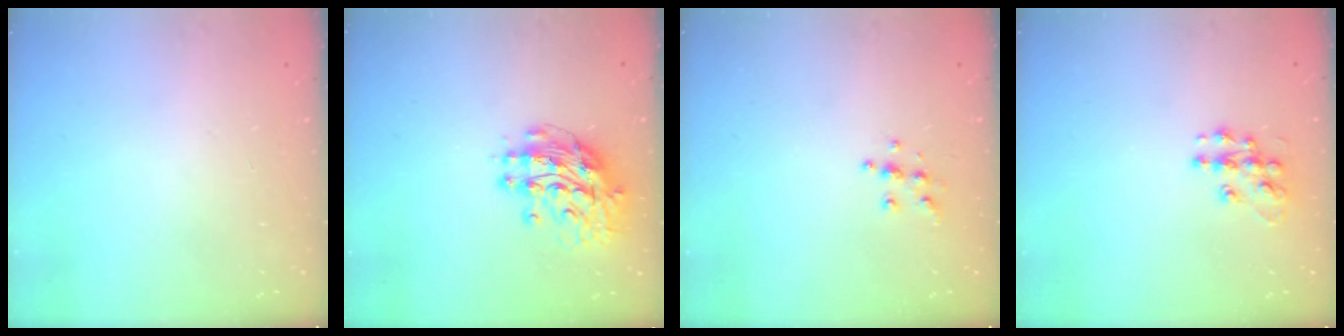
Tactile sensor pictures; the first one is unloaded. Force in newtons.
{"total": 12.2, "press": 12.1, "slide": 1.1}
{"total": 5.4, "press": 5.4, "slide": 0.3}
{"total": 10.2, "press": 10.2, "slide": 0.5}